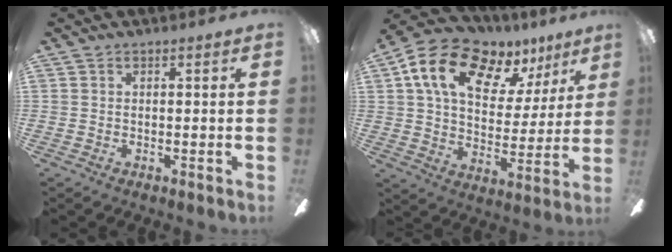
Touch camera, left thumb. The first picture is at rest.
{"total": 17.3, "force": [10.8, 9.3, 9.7], "torque": [-0.181, -0.049, 0.193]}